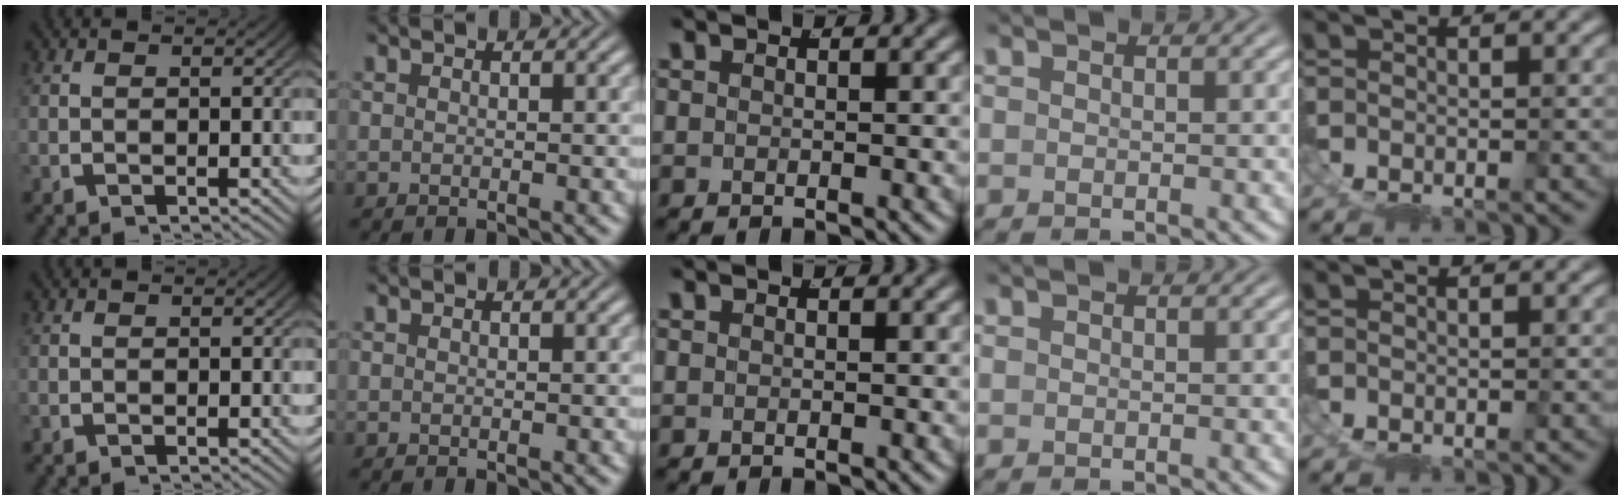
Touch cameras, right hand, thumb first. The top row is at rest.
{}